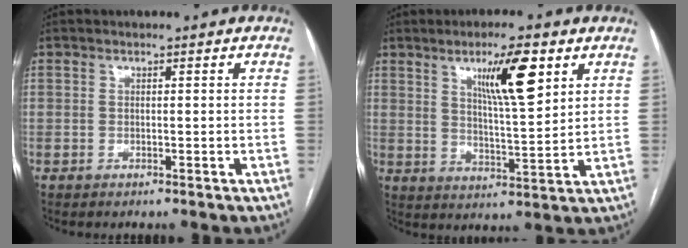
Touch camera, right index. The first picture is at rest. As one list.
[{"total": 10.0, "force": [4.9, 1.3, 8.6], "torque": [-0.147, -0.003, 0.082]}]